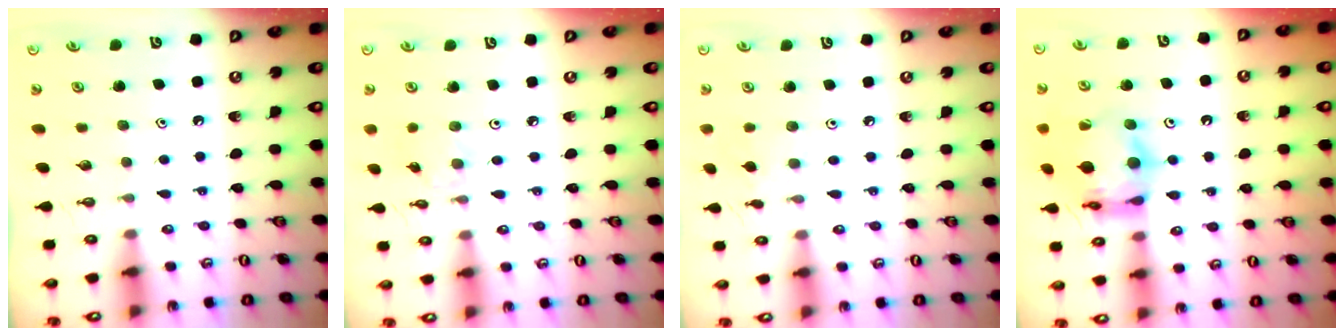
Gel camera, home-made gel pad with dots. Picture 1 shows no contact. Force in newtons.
{"total": 1.5, "press": 1.4, "slide": 0.4}
{"total": 3.2, "press": 3.2, "slide": 0.5}
{"total": 15.4, "press": 15.3, "slide": 1.6}